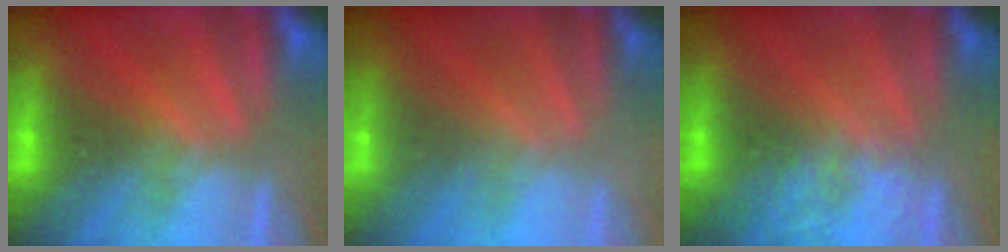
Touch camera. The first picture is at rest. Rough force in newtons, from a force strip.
{"total": 9.8}
{"total": 2.2}